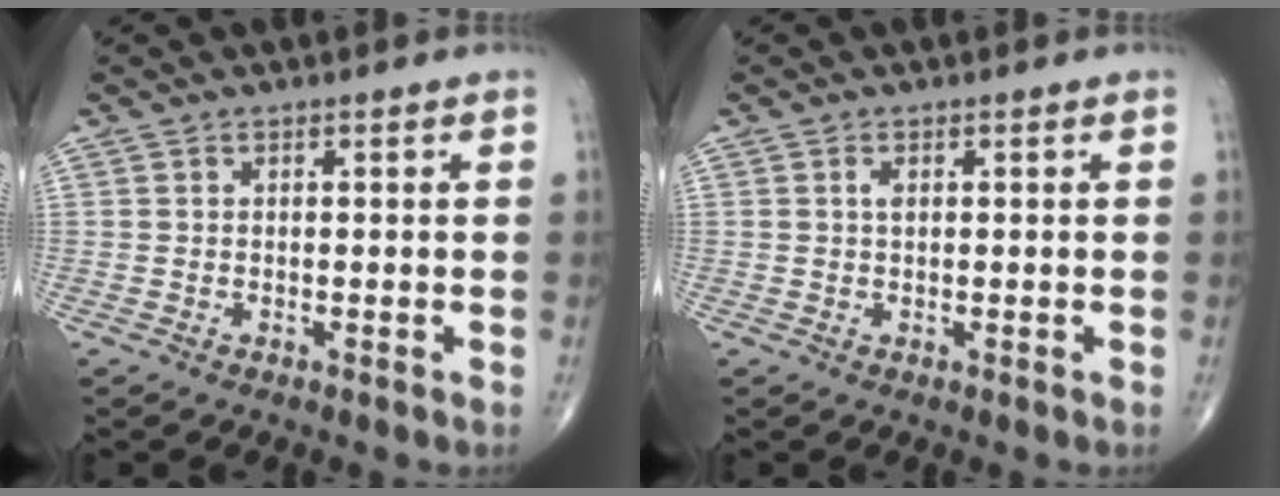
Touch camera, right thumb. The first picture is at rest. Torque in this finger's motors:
{"motor_torque": [0.24, 0.08, 0.11, -0.26, -0.02]}